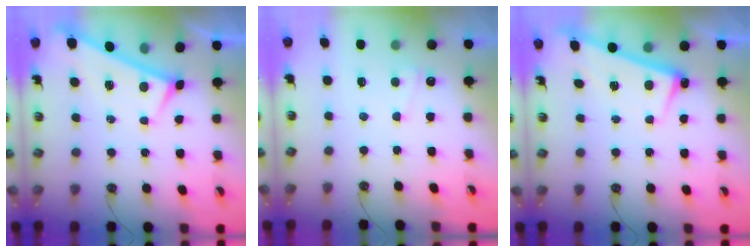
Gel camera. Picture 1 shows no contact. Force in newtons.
{"total": 2.1, "press": 2.0, "slide": 0.5}
{"total": 2.8, "press": 2.6, "slide": 0.9}